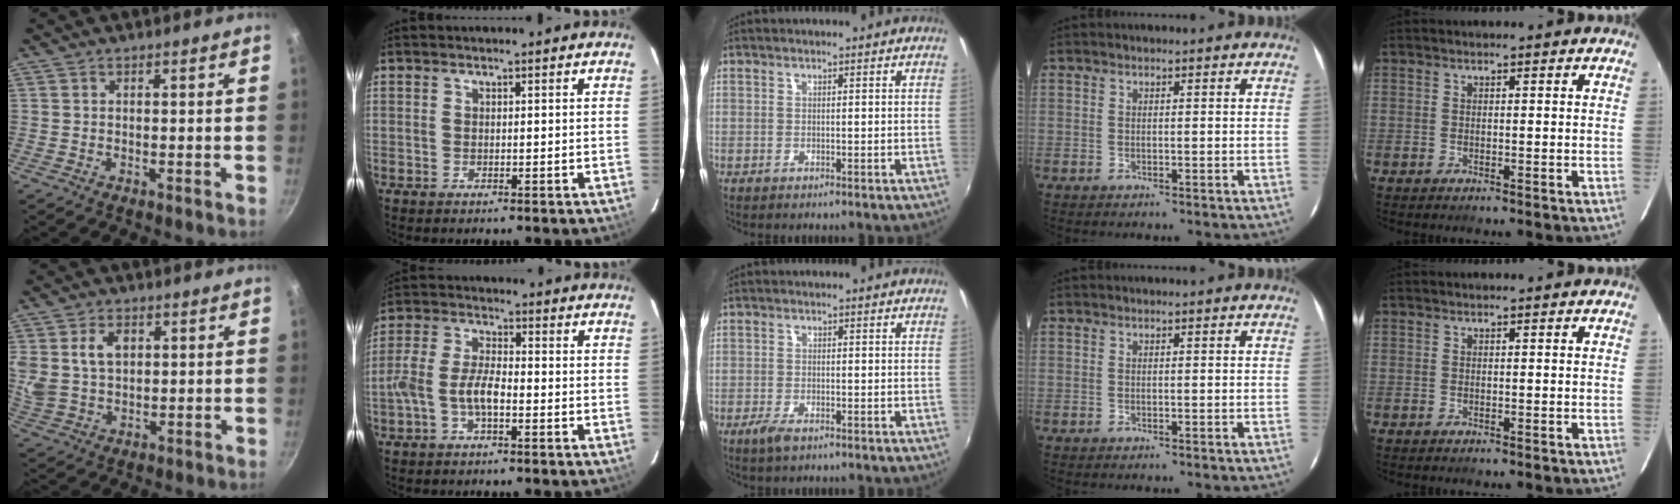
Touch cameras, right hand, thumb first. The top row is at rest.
{"thumb": {"total": 8.6, "force": [2.5, 6.0, 5.6], "torque": [-0.096, -0.007, 0.051]}, "index": {"total": 6.3, "force": [-2.5, 2.3, 5.3], "torque": [-0.121, 0.014, -0.050]}, "middle": {"total": 2.8, "force": [-1.9, 1.1, 1.8], "torque": [-0.043, -0.005, -0.036]}}